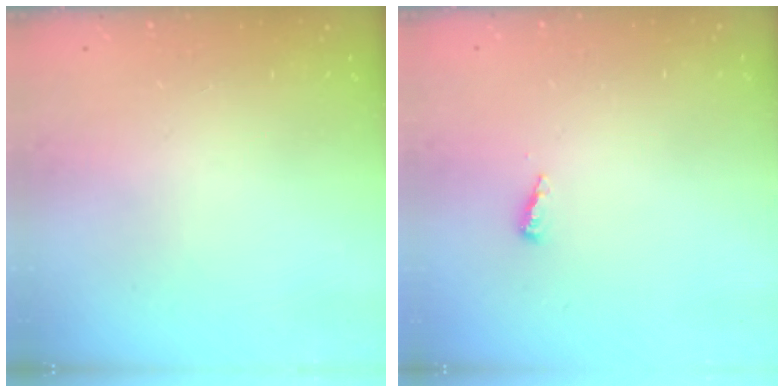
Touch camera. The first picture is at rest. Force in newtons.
{"total": 3.1, "press": 3.1, "slide": 0.3}